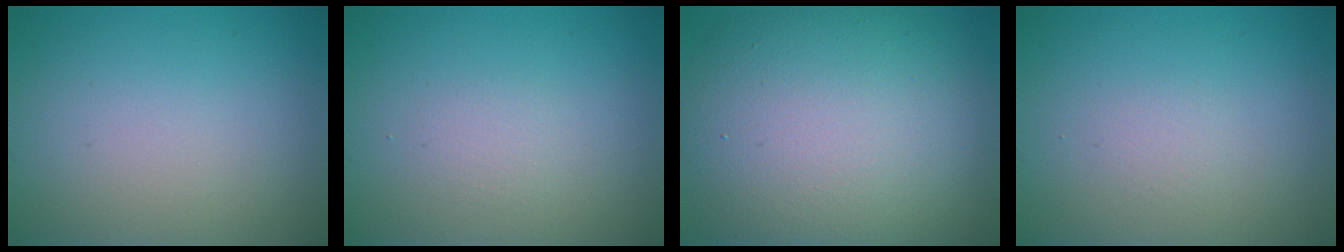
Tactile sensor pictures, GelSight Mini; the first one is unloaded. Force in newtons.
{"total": 0.9, "press": 0.9, "slide": 0.0}
{"total": 14.5, "press": 14.5, "slide": 0.5}
{"total": 0.0}